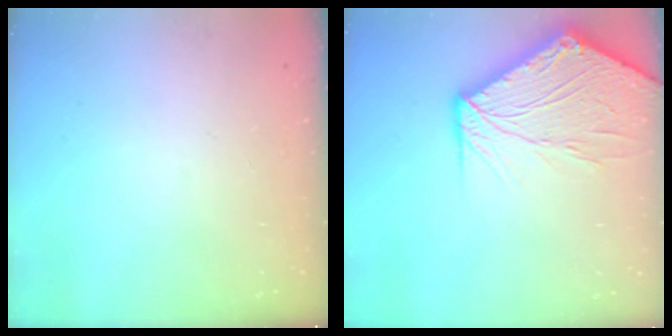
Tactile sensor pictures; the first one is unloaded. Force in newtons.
{"total": 14.8, "press": 14.6, "slide": 1.8}